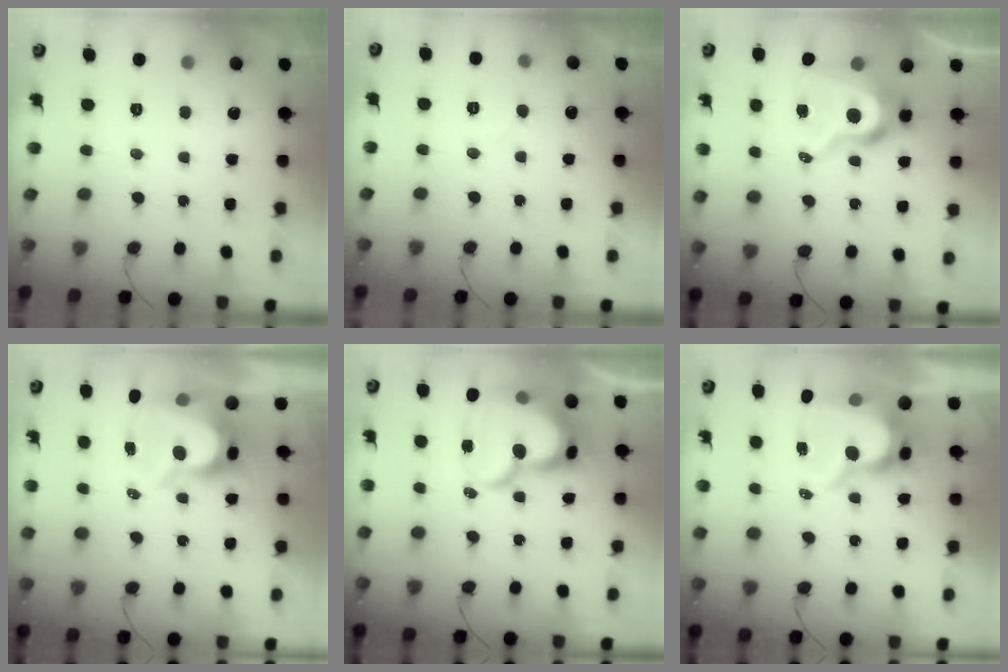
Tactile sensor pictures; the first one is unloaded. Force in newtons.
{"total": 3.8, "press": 3.8, "slide": 0.2}
{"total": 12.3, "press": 12.3, "slide": 1.1}
{"total": 9.9, "press": 9.9, "slide": 0.8}
{"total": 19.2, "press": 19.1, "slide": 2.0}
{"total": 10.5, "press": 10.5, "slide": 1.0}